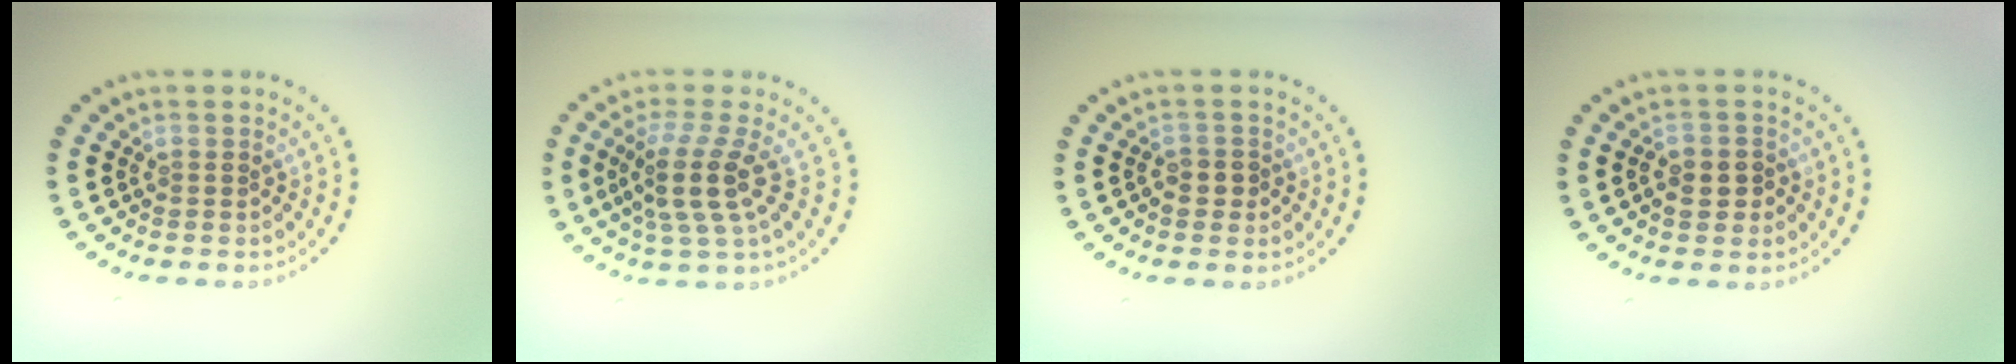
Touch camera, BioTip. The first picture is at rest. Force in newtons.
{"total": 3.8, "press": 2.8, "slide": 2.6}
{"total": 1.0, "press": 0.9, "slide": 0.5}
{"total": 1.8, "press": 1.7, "slide": 0.5}